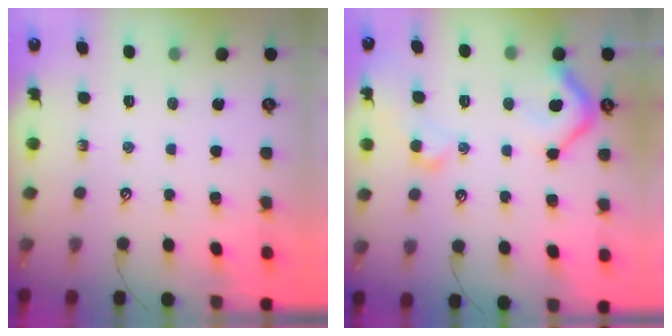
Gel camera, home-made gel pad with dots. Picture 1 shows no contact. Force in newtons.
{"total": 9.0, "press": 8.9, "slide": 1.5}